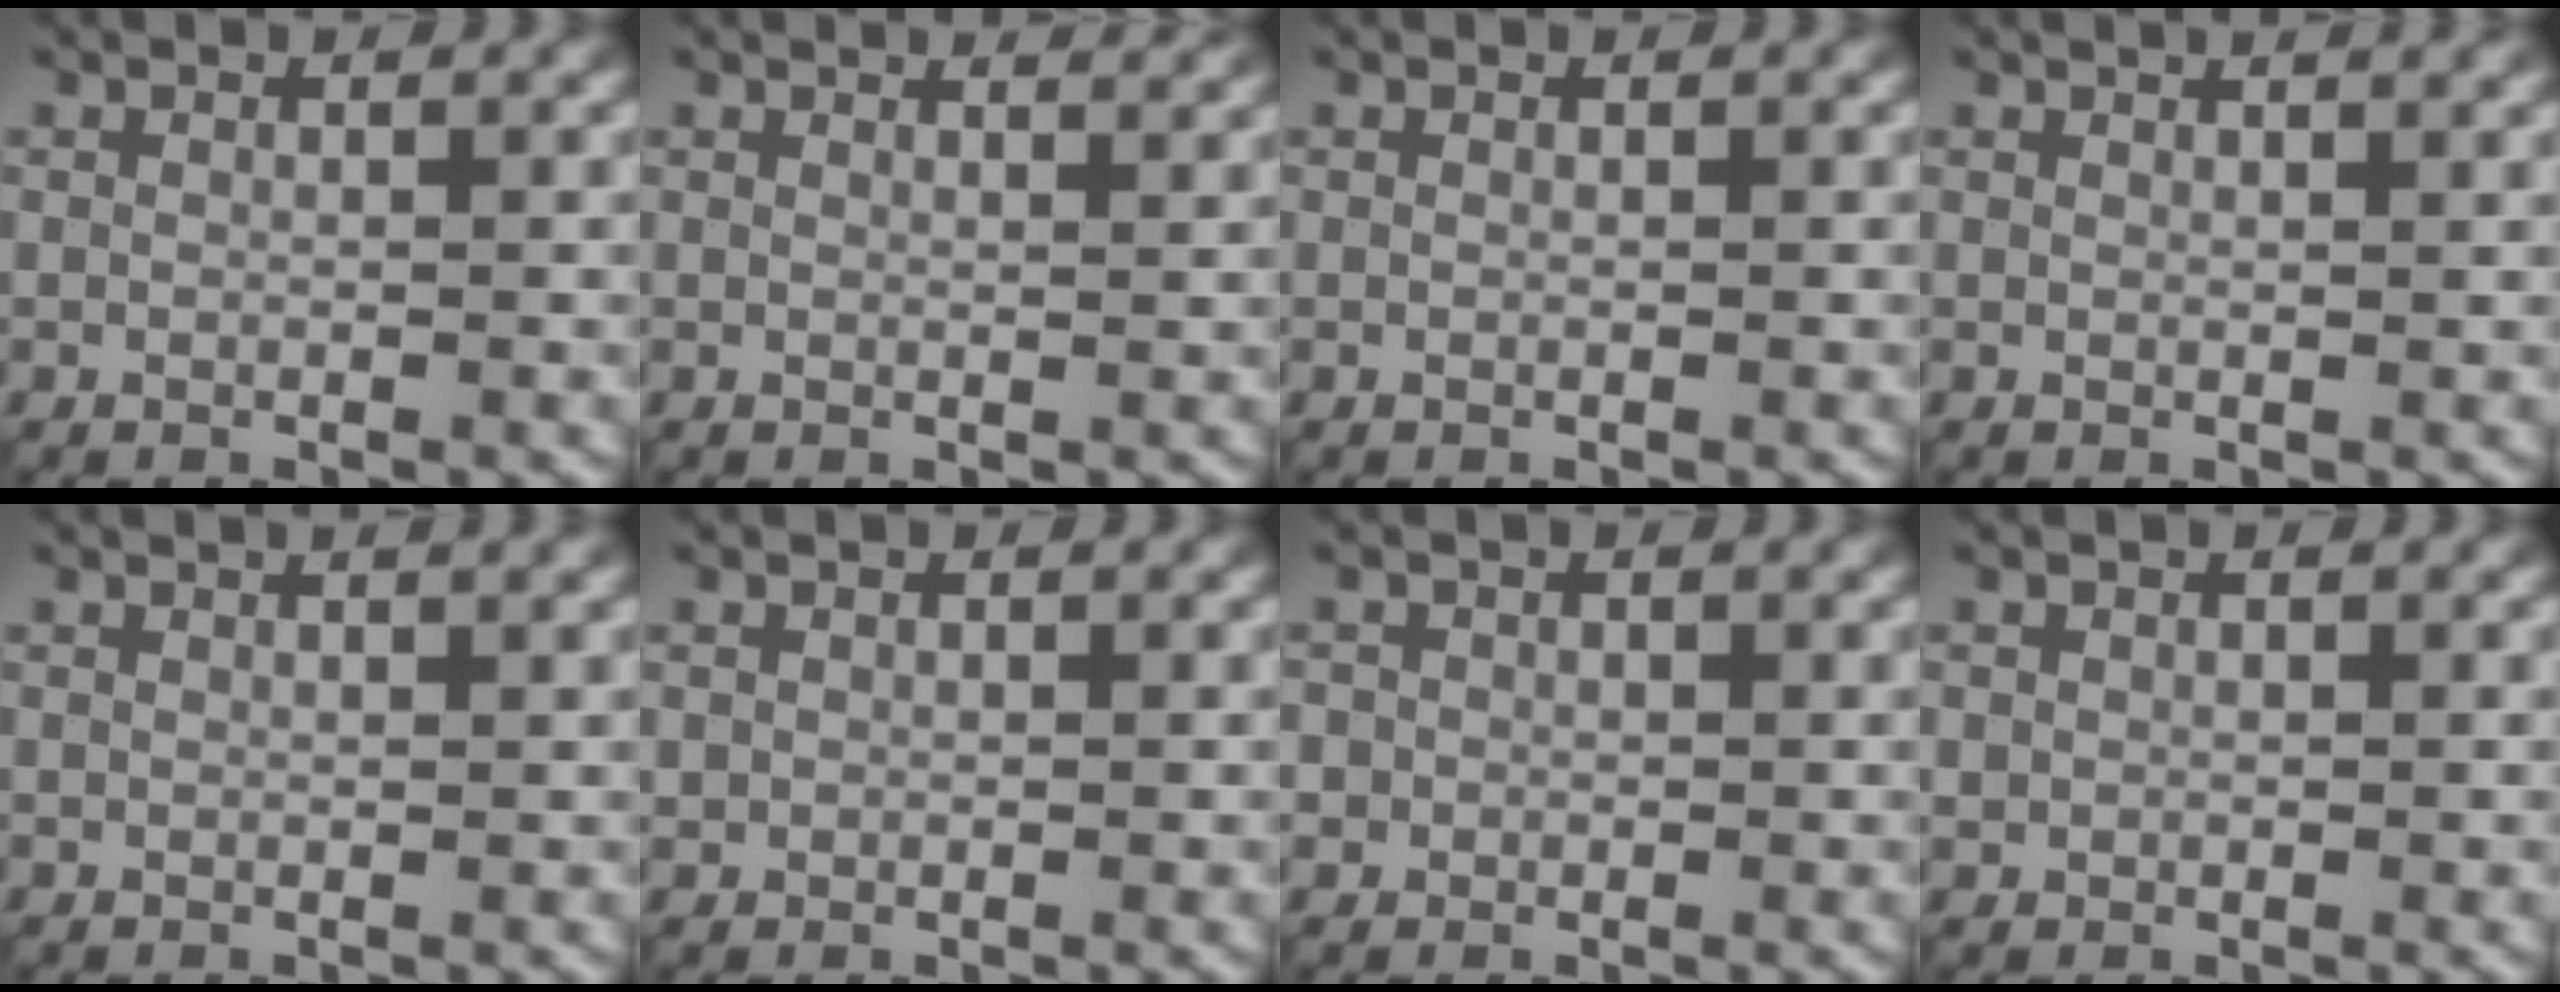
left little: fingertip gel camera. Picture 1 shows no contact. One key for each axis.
{"total": 2.8, "fx": 2.5, "fy": 0.7, "fz": 1.1, "tx": -0.006, "ty": 0.012, "tz": 0.015}
{"total": 0.0}
{"total": 3.2, "fx": 2.3, "fy": 1.3, "fz": 1.8, "tx": -0.001, "ty": 0.015, "tz": -0.003}
{"total": 1.5, "fx": 1.1, "fy": 0.5, "fz": 0.9, "tx": -0.008, "ty": -0.001, "tz": 0.005}
{"total": 0.6, "fx": 0.1, "fy": 0.6, "fz": 0.0, "tx": 0.006, "ty": -0.003, "tz": 0.002}
{"total": 1.5, "fx": -0.2, "fy": 1.4, "fz": 0.1, "tx": 0.009, "ty": 0.001, "tz": -0.004}
{"total": 0.8, "fx": 0.1, "fy": 0.8, "fz": 0.1, "tx": 0.005, "ty": -0.003, "tz": 0.001}